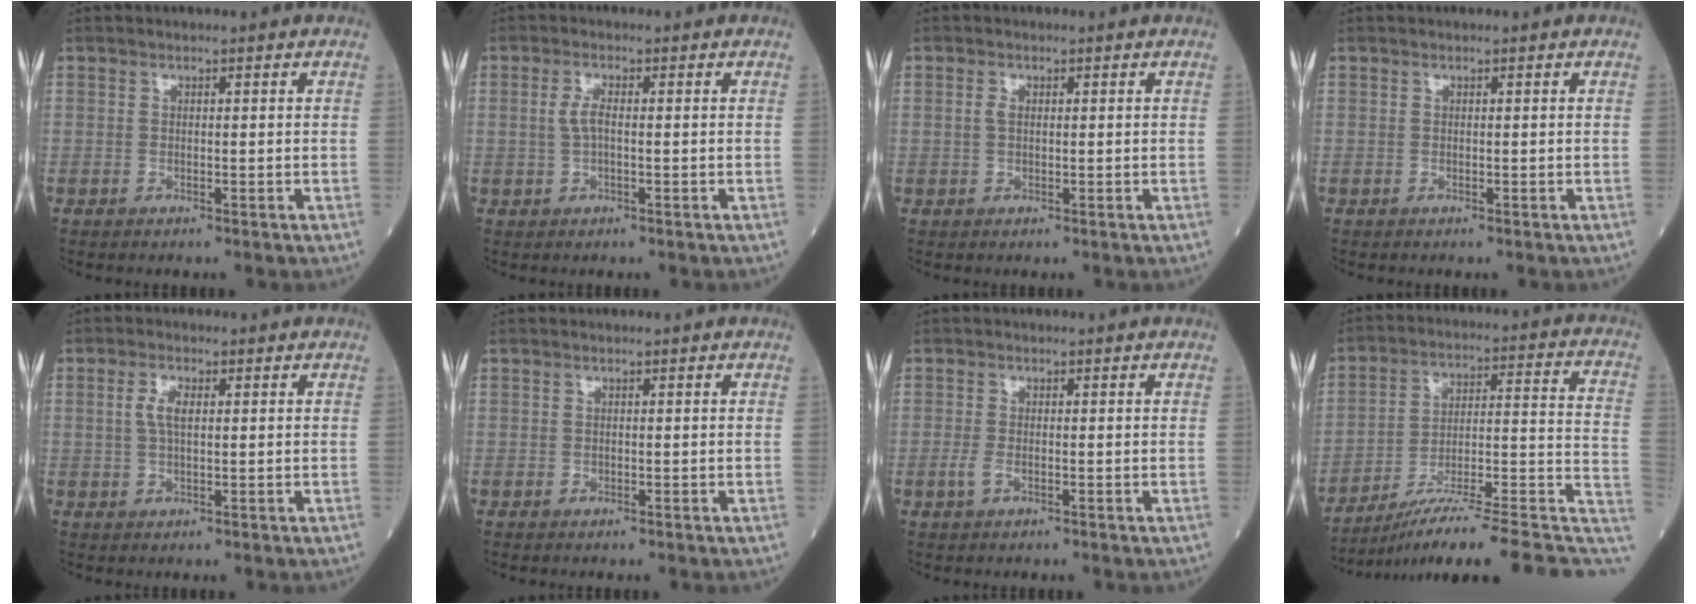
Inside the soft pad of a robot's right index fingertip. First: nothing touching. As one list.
[{"total": 2.4, "force": [0.0, 0.7, 2.3], "torque": [-0.050, 0.003, 0.002]}, {"total": 1.3, "force": [0.3, 0.7, 1.0], "torque": [-0.022, 0.002, 0.005]}, {"total": 0.0}, {"total": 3.0, "force": [0.6, 1.1, 2.7], "torque": [-0.058, 0.006, 0.013]}, {"total": 0.0}, {"total": 1.9, "force": [-0.6, 0.8, 1.6], "torque": [-0.039, -0.001, -0.012]}, {"total": 21.9, "force": [-15.7, 1.3, 15.2], "torque": [-0.161, 0.029, -0.240]}]